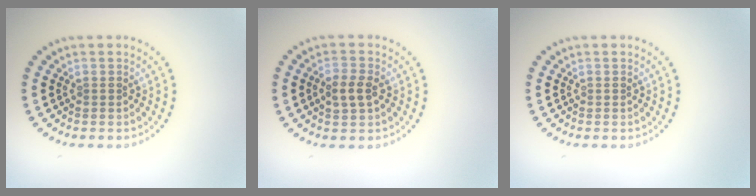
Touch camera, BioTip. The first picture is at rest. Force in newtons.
{"total": 2.2, "press": 2.2, "slide": 0.3}
{"total": 0.0}